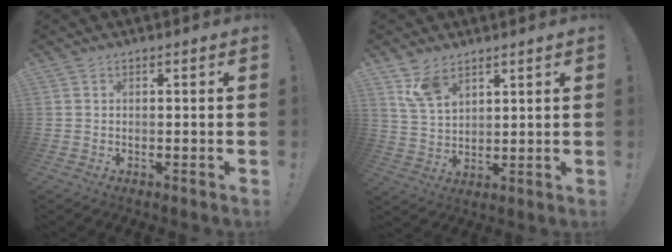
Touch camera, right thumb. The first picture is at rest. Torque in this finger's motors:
{"motor_torque": [0.11, 0.04, 0.50, 0.69, -0.01]}